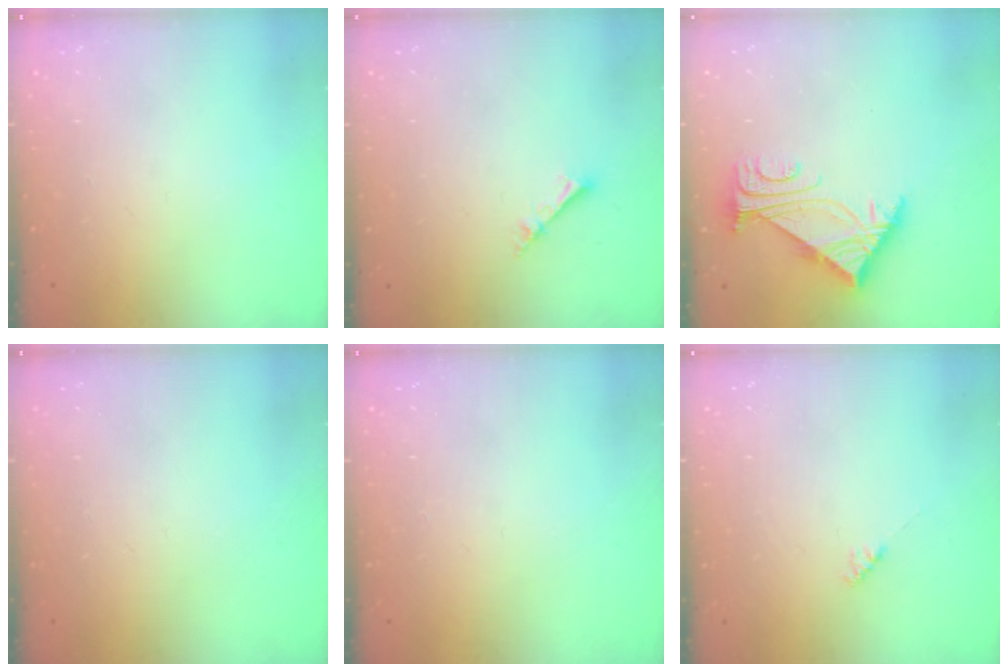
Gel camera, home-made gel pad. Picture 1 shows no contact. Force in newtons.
{"total": 2.6, "press": 2.6, "slide": 0.3}
{"total": 5.0, "press": 4.9, "slide": 1.0}
{"total": 0.0}
{"total": 0.0}
{"total": 2.1, "press": 2.0, "slide": 0.5}